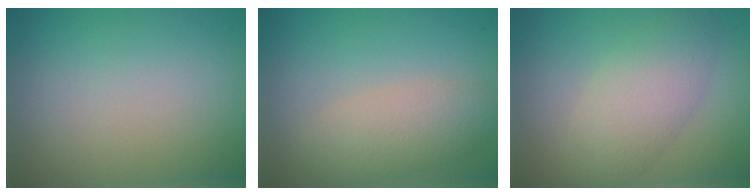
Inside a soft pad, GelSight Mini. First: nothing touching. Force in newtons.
{"total": 3.6, "press": 3.6, "slide": 0.2}
{"total": 4.6, "press": 4.6, "slide": 0.0}